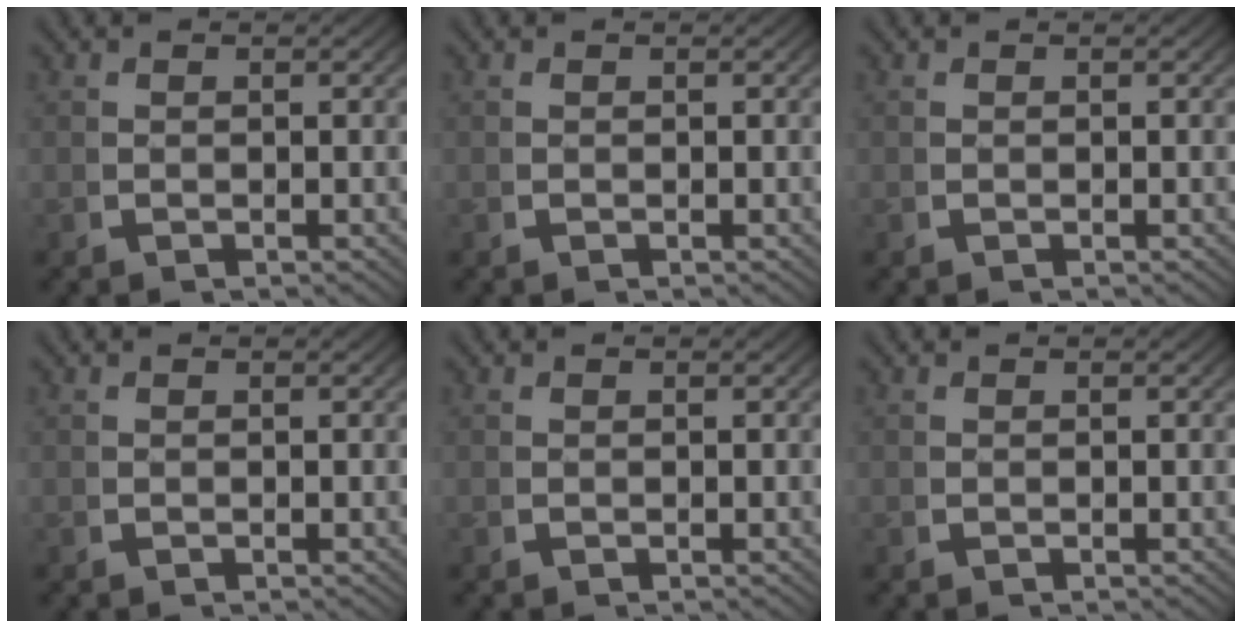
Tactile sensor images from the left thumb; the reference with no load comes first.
{"total": 0.0}
{"total": 0.0}
{"total": 0.0}
{"total": 0.0}
{"total": 0.0}